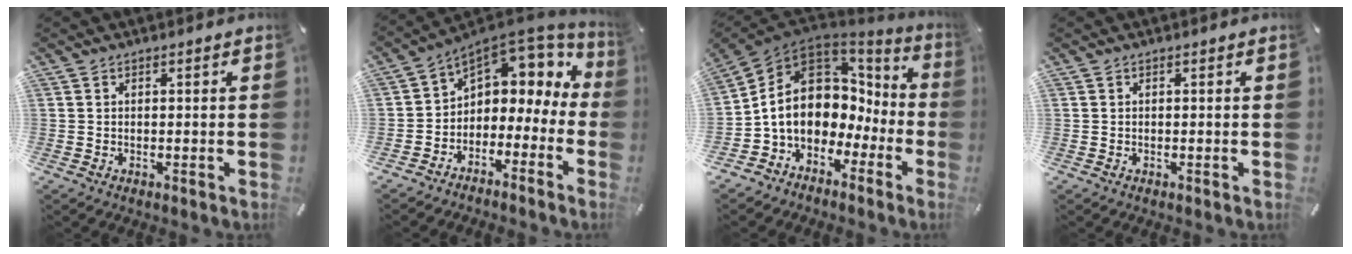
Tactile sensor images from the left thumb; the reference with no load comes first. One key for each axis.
{"total": 4.8, "fx": 1.3, "fy": 4.4, "fz": 1.5, "tx": -0.034, "ty": -0.029, "tz": 0.026}
{"total": 12.9, "fx": 0.7, "fy": 10.4, "fz": 7.6, "tx": -0.170, "ty": -0.015, "tz": 0.010}
{"total": 0.0}